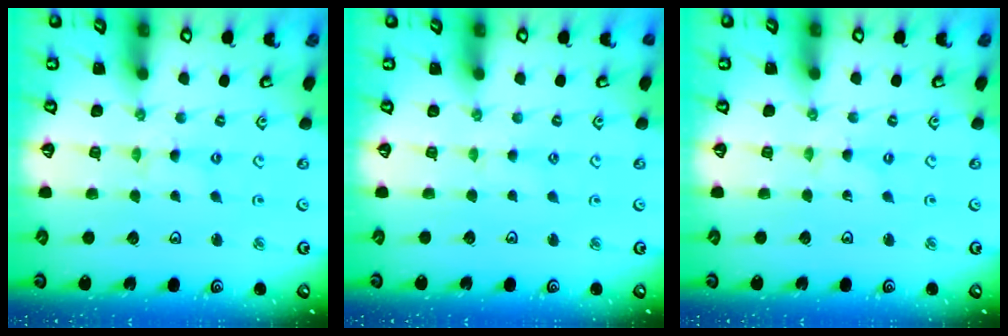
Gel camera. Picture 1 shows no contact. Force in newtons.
{"total": 2.3, "press": 2.3, "slide": 0.5}
{"total": 0.0}